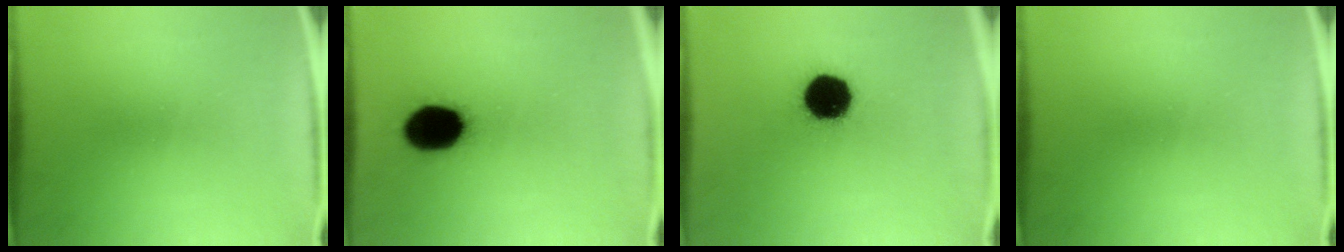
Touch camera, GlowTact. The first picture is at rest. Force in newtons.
{"total": 17.4}
{"total": 17.2}
{"total": 0.0}